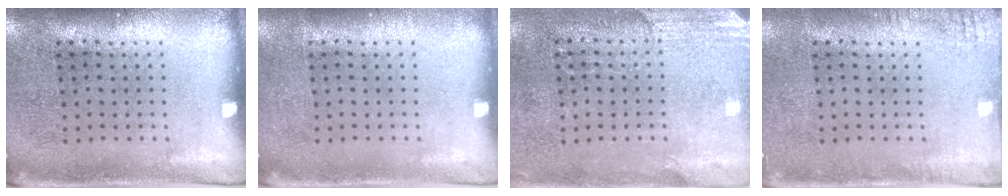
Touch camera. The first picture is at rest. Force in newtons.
{"total": 0.0}
{"total": 2.6, "press": 2.3, "slide": 1.2}
{"total": 1.5, "press": 1.5, "slide": 0.3}